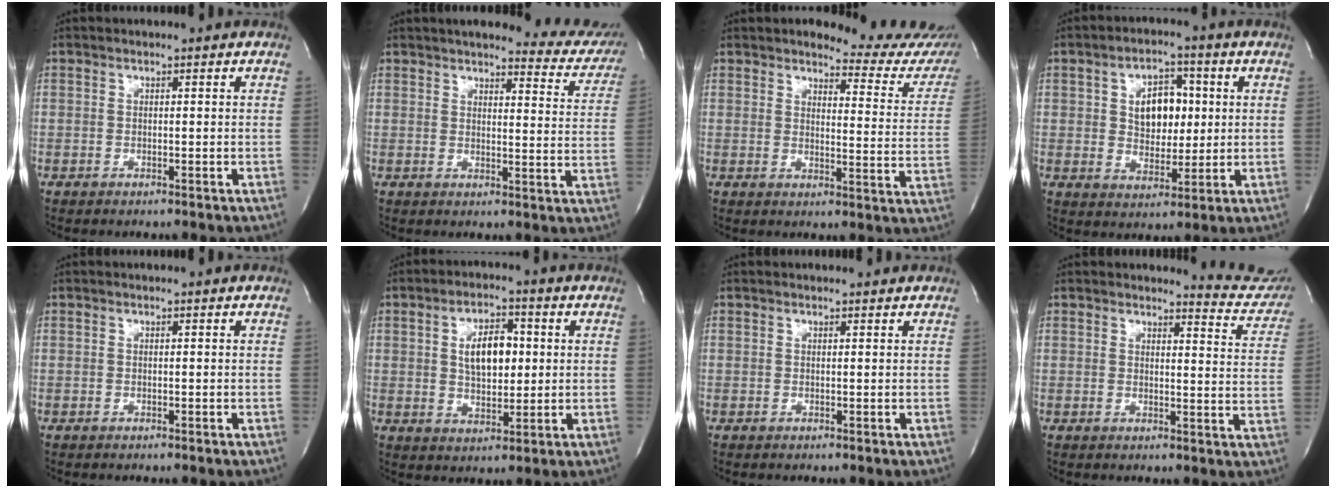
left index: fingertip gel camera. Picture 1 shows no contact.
{"total": 15.3, "force": [14.3, 3.0, 4.6], "torque": [-0.031, -0.049, 0.139]}
{"total": 14.3, "force": [13.7, 2.2, 3.3], "torque": [-0.018, -0.091, 0.130]}
{"total": 7.7, "force": [1.4, 5.1, 5.6], "torque": [-0.093, 0.010, 0.025]}
{"total": 0.0}
{"total": 7.4, "force": [1.1, 3.7, 6.2], "torque": [-0.112, 0.004, 0.022]}
{"total": 1.5, "force": [1.5, 0.4, 0.2], "torque": [-0.010, 0.008, 0.016]}
{"total": 8.3, "force": [8.2, 0.5, -0.4], "torque": [0.019, -0.081, 0.064]}